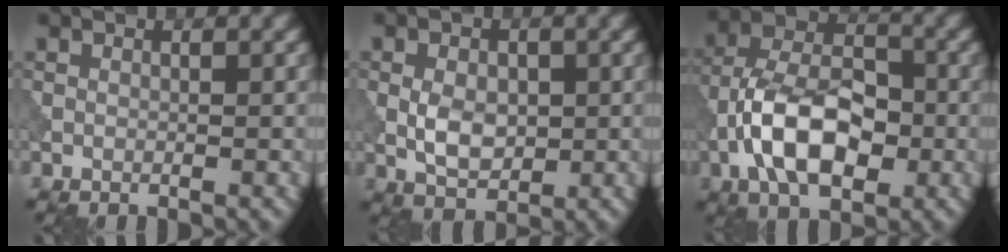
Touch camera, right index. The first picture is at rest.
{"total": 3.7, "force": [-0.2, 2.4, 2.7], "torque": [-0.051, 0.000, -0.003]}
{"total": 9.1, "force": [-3.0, 5.0, 7.0], "torque": [-0.131, 0.014, -0.063]}